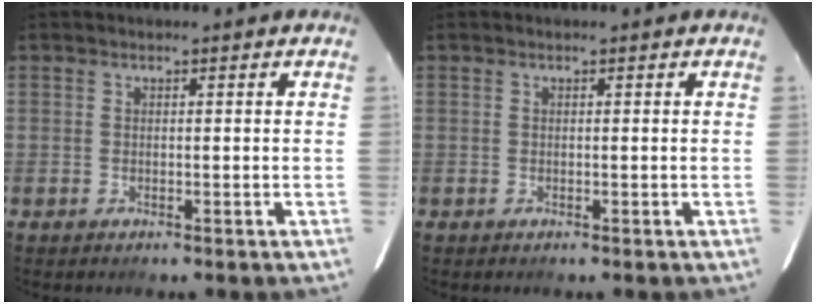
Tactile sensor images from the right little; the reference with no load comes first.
{"total": 0.0}